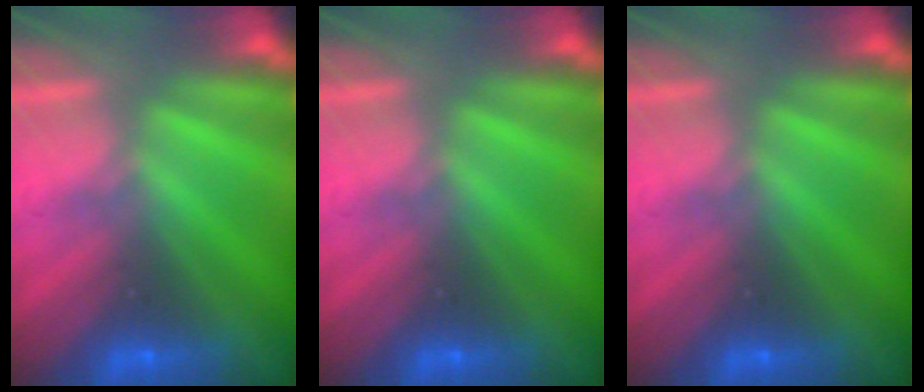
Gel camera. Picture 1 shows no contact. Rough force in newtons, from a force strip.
{"total": 0.0}
{"total": 0.0}